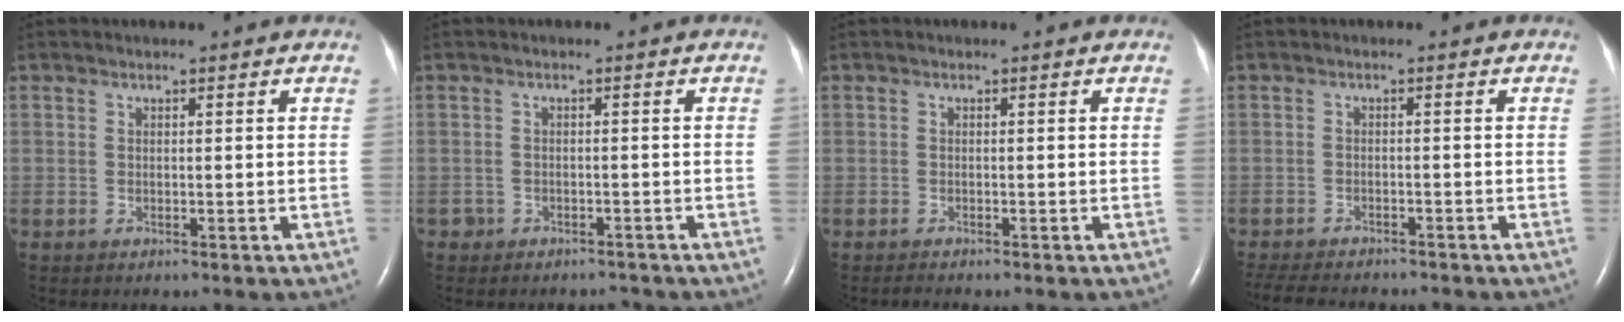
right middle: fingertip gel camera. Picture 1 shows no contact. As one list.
[{"total": 2.4, "force": [-1.9, 1.3, -0.7], "torque": [0.007, 0.007, -0.028]}, {"total": 0.6, "force": [-0.6, -0.1, 0.1], "torque": [-0.009, -0.004, -0.011]}, {"total": 10.4, "force": [-9.2, 2.4, 4.1], "torque": [-0.075, -0.013, -0.131]}]